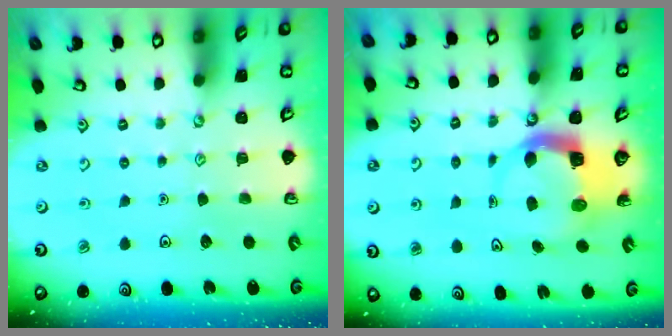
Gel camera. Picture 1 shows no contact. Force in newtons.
{"total": 5.1, "press": 5.1, "slide": 0.7}